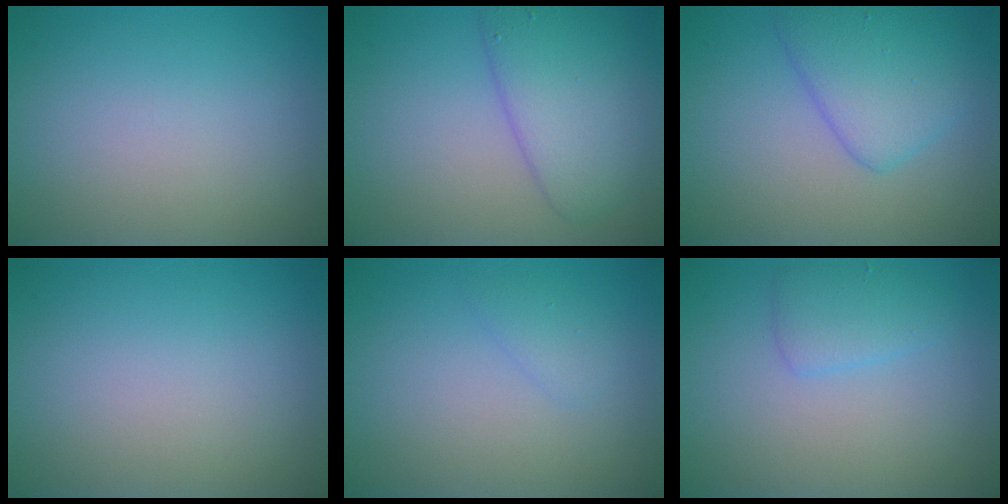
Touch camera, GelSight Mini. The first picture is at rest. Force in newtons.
{"total": 5.0, "press": 5.0, "slide": 0.1}
{"total": 3.1, "press": 3.1, "slide": 0.1}
{"total": 0.0}
{"total": 1.1, "press": 1.1, "slide": 0.0}
{"total": 2.1, "press": 2.1, "slide": 0.1}